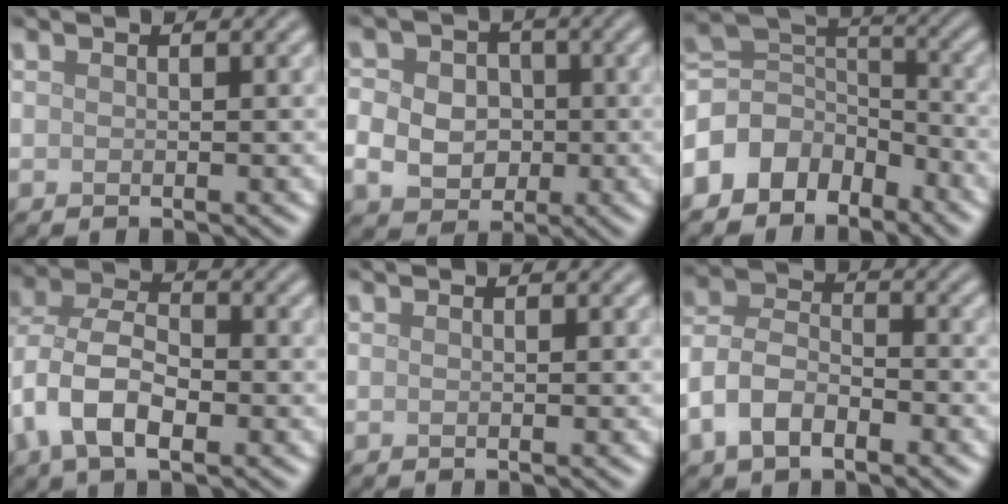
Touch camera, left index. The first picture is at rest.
{"total": 7.0, "force": [-0.4, 6.1, 3.4], "torque": [-0.056, 0.013, -0.032]}
{"total": 6.6, "force": [-4.1, 4.7, 2.2], "torque": [-0.032, 0.007, -0.092]}
{"total": 6.9, "force": [-2.0, 4.2, 5.1], "torque": [-0.110, 0.003, -0.046]}
{"total": 0.5, "force": [0.3, 0.2, 0.4], "torque": [-0.006, 0.002, -0.002]}
{"total": 5.3, "force": [-2.5, 3.1, 3.5], "torque": [-0.065, 0.005, -0.057]}